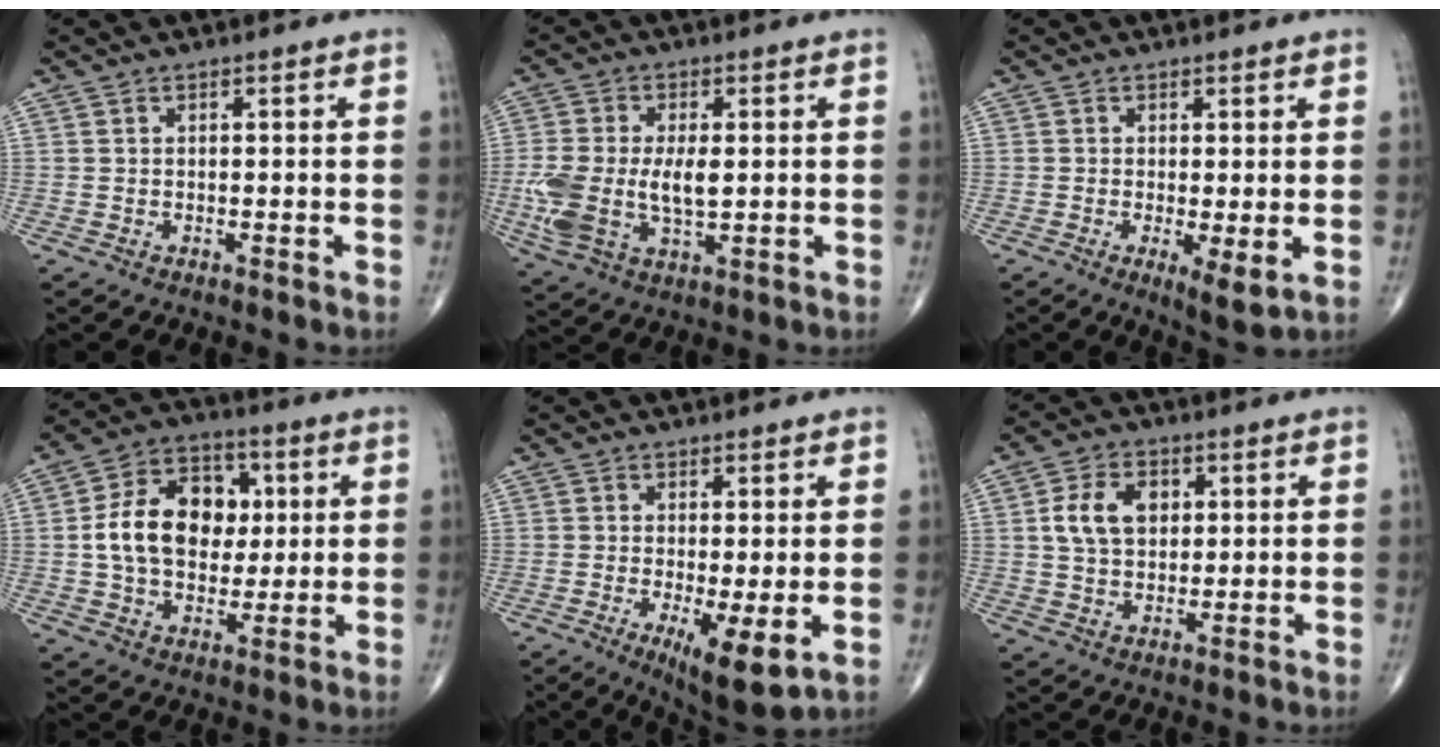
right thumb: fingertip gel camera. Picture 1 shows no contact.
{"total": 12.2, "force": [-0.5, 6.4, 10.4], "torque": [-0.236, -0.008, -0.003]}
{"total": 4.6, "force": [-0.7, 1.2, 4.4], "torque": [-0.076, -0.018, -0.012]}
{"total": 15.7, "force": [1.5, 11.4, 10.6], "torque": [-0.147, 0.016, 0.024]}
{"total": 8.6, "force": [-2.1, 2.3, 8.0], "torque": [-0.131, -0.026, -0.030]}
{"total": 8.4, "force": [1.9, 5.8, 5.8], "torque": [-0.090, 0.001, 0.034]}